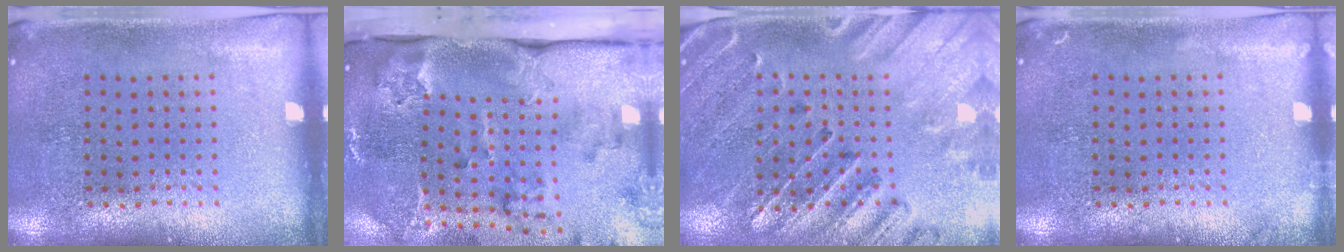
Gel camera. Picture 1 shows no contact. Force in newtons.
{"total": 3.7, "press": 2.6, "slide": 2.6}
{"total": 2.9, "press": 2.7, "slide": 0.9}
{"total": 0.7, "press": 0.7, "slide": 0.2}